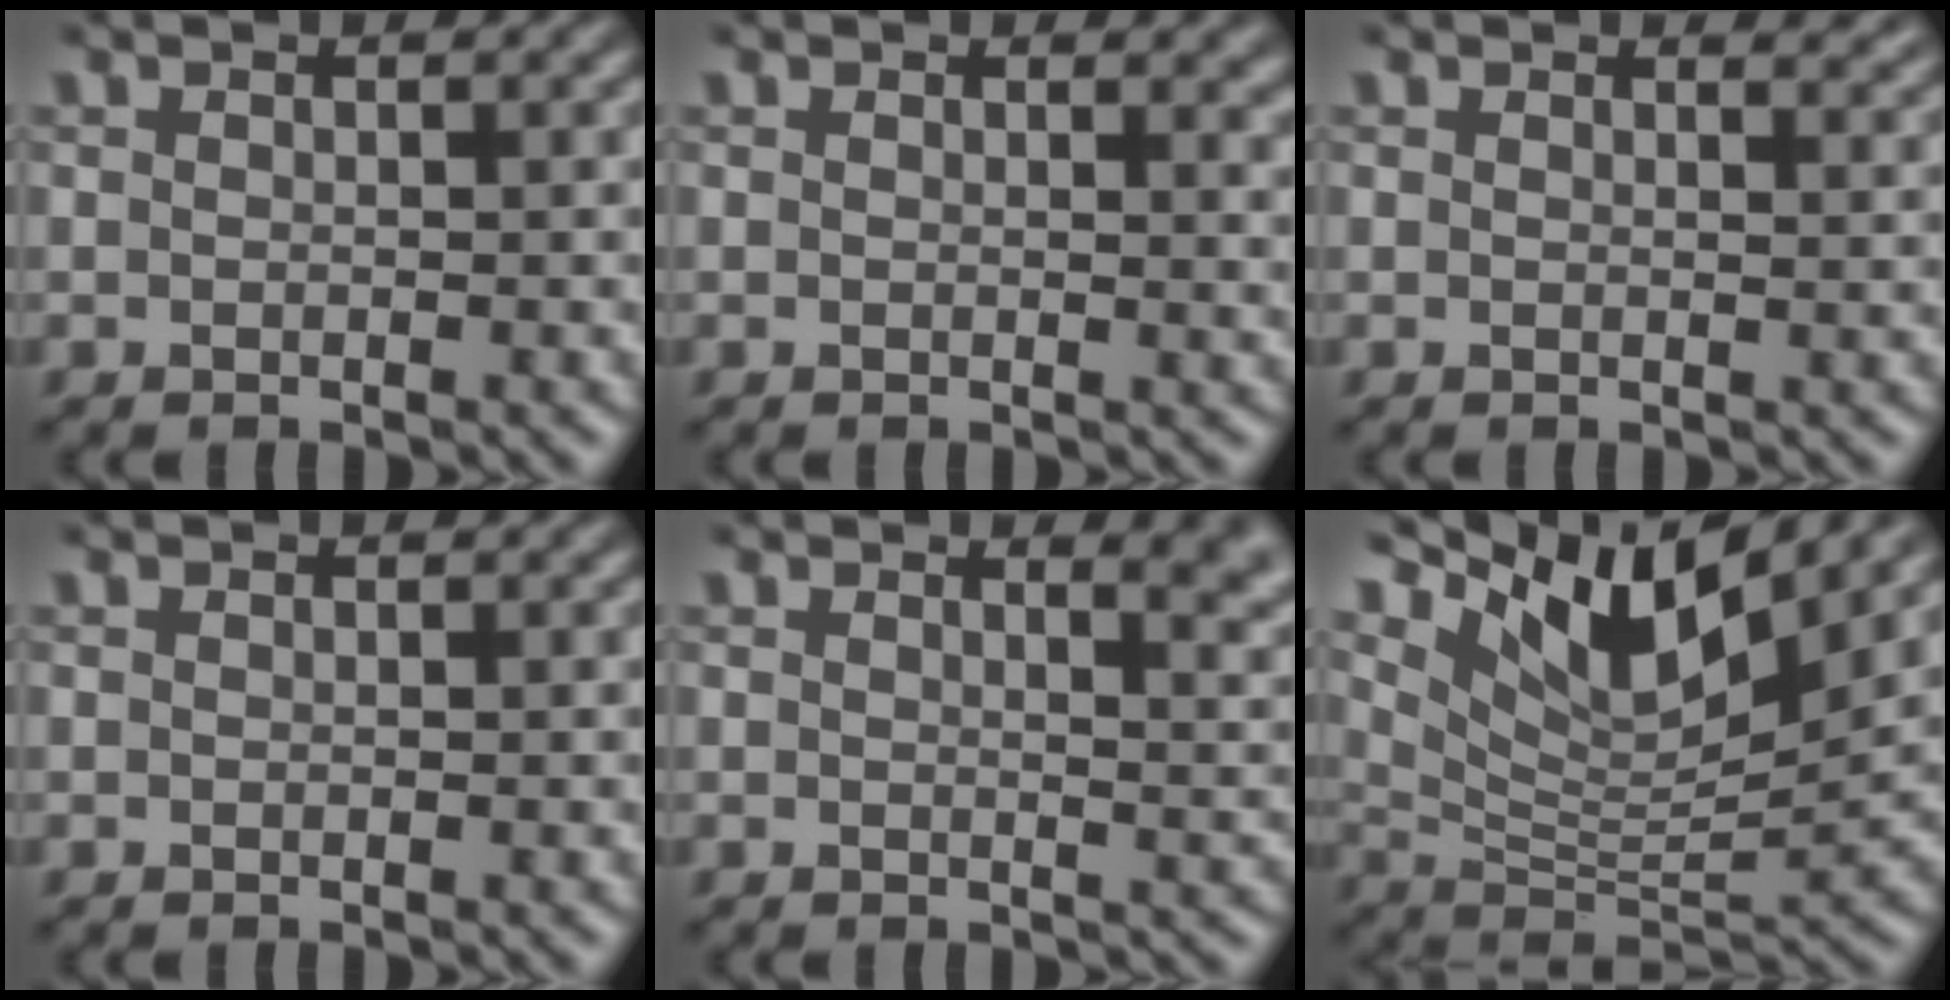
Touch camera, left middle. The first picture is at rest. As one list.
[{"total": 1.7, "force": [1.1, 0.7, 1.2], "torque": [-0.010, -0.003, 0.017]}, {"total": 1.8, "force": [1.6, 0.5, 0.6], "torque": [-0.004, -0.004, 0.018]}, {"total": 0.0}, {"total": 4.3, "force": [2.8, 1.6, 2.8], "torque": [-0.012, 0.007, 0.033]}, {"total": 9.4, "force": [5.8, 3.1, 6.7], "torque": [-0.121, -0.003, 0.110]}]